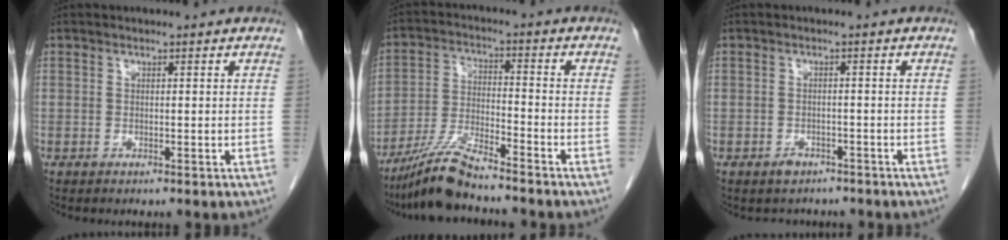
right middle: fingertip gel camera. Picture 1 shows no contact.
{"total": 8.7, "force": [-7.5, 0.2, 4.4], "torque": [-0.092, -0.020, -0.143]}
{"total": 2.3, "force": [-1.7, 1.5, 0.5], "torque": [-0.015, 0.004, -0.019]}